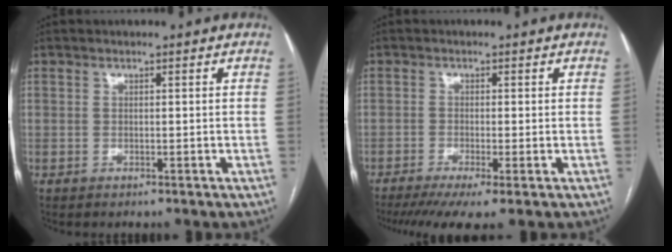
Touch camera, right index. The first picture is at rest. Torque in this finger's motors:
{"motor_torque": [0.99, -1.03, 0.48, 0.11]}